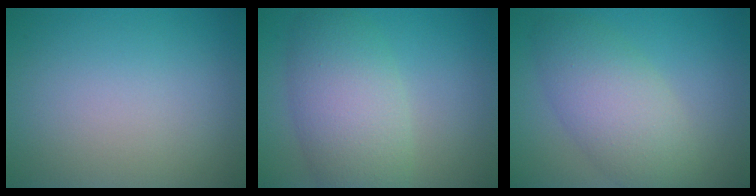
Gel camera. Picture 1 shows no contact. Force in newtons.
{"total": 6.6, "press": 6.6, "slide": 0.5}
{"total": 5.7, "press": 5.7, "slide": 0.4}